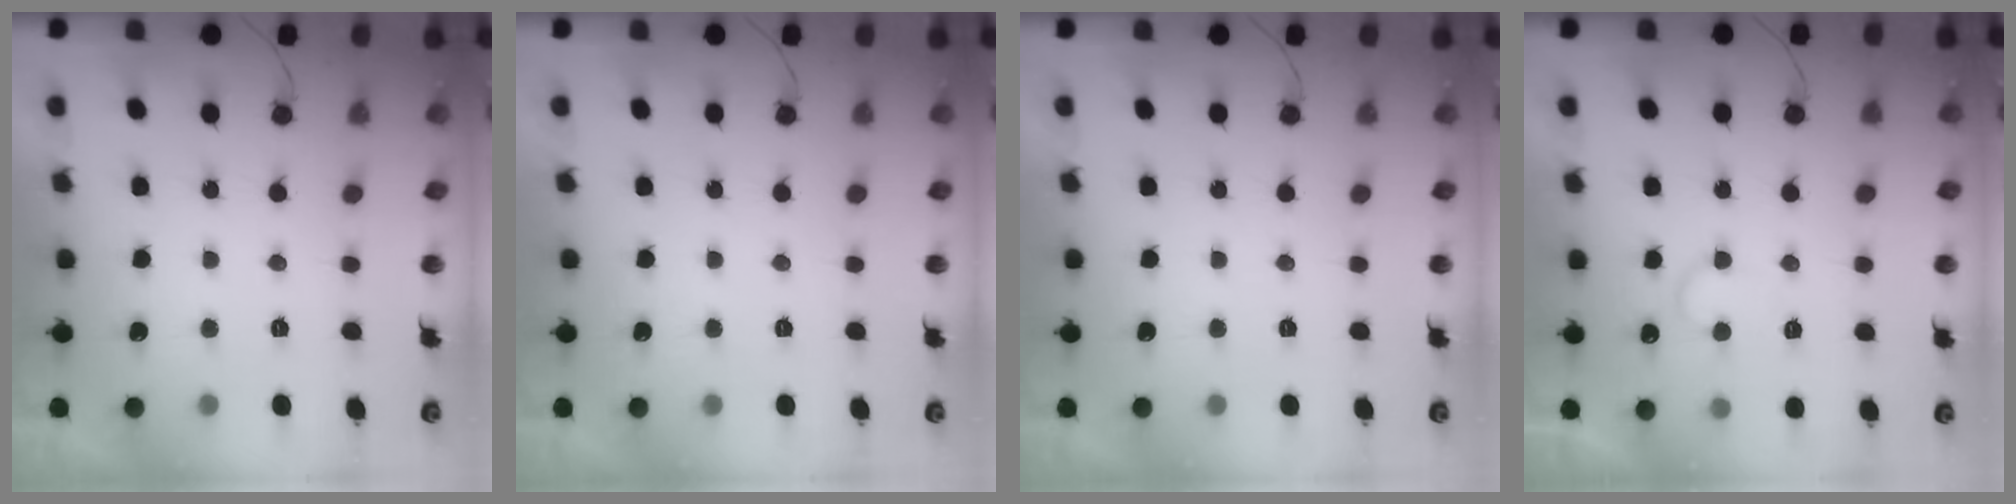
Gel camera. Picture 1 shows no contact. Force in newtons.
{"total": 0.0}
{"total": 0.0}
{"total": 6.6, "press": 6.6, "slide": 0.6}